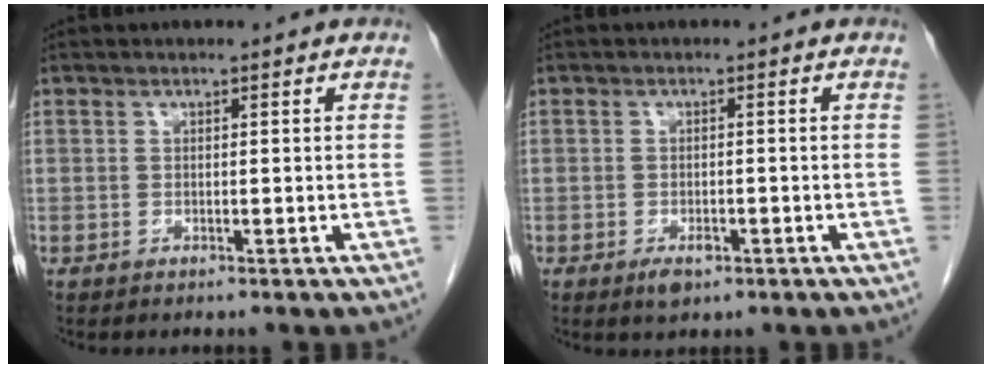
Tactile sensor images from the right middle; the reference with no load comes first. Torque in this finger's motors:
{"motor_torque": [0.65, -0.26, -0.01, 0.01]}